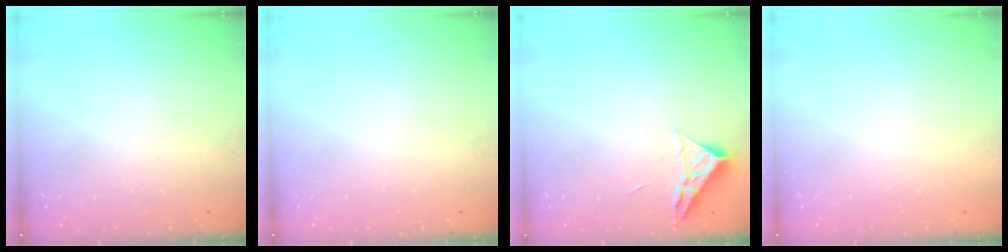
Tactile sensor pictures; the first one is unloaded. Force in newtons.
{"total": 0.0}
{"total": 3.8, "press": 3.8, "slide": 0.5}
{"total": 1.5, "press": 1.5, "slide": 0.1}